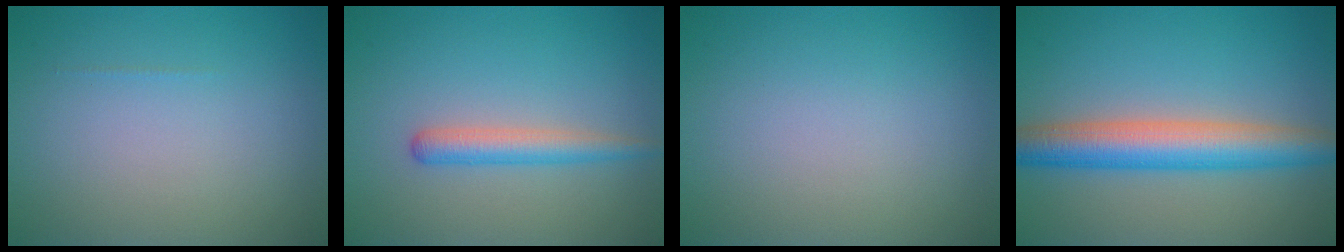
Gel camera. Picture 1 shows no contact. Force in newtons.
{"total": 2.5, "press": 2.5, "slide": 0.1}
{"total": 0.0}
{"total": 6.4, "press": 6.4, "slide": 0.2}